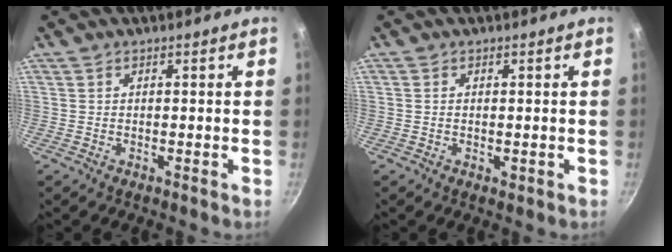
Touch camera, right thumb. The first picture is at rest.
{"total": 0.8, "force": [-0.2, 0.4, 0.7], "torque": [-0.010, -0.002, -0.002]}